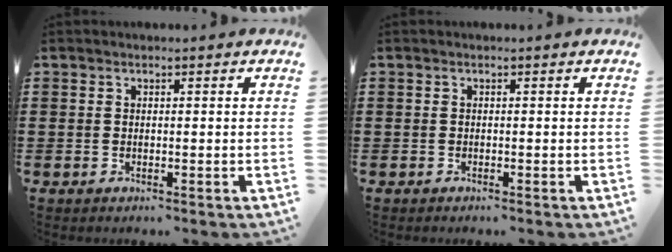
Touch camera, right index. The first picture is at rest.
{"total": 0.0}